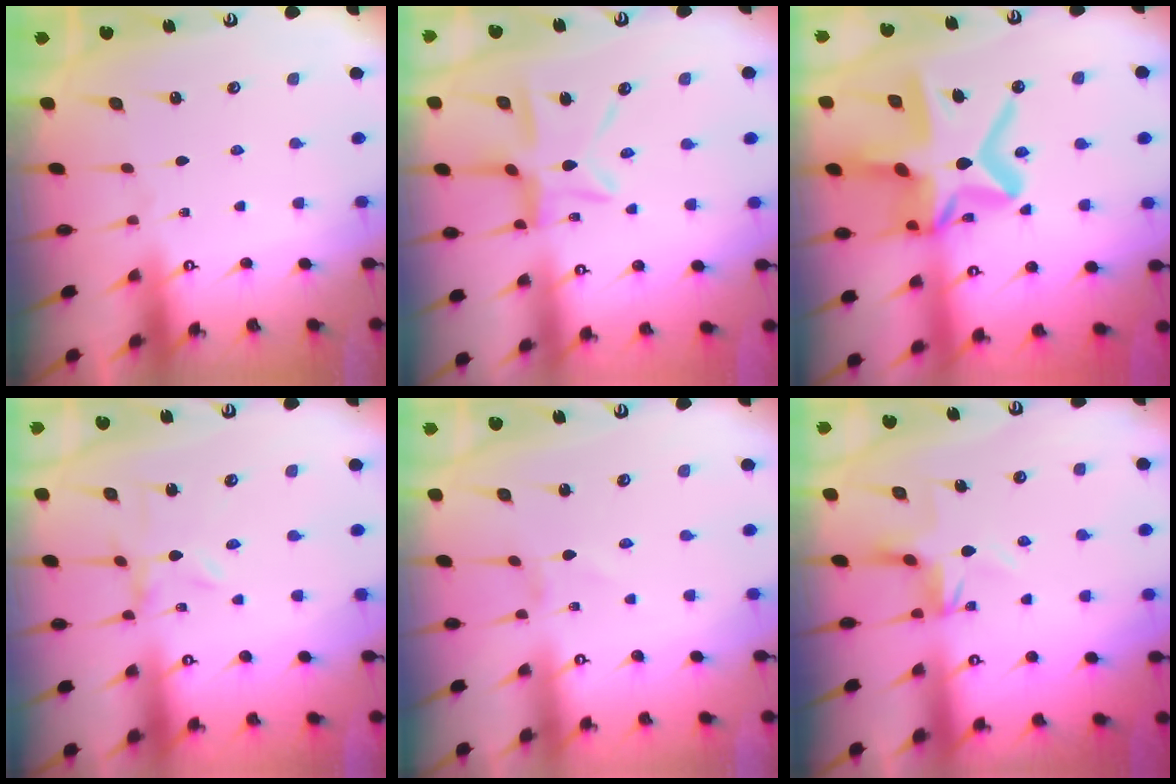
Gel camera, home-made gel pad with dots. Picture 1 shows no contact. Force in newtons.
{"total": 10.9, "press": 10.8, "slide": 1.1}
{"total": 23.5, "press": 23.3, "slide": 2.5}
{"total": 0.0}
{"total": 1.2, "press": 1.2, "slide": 0.1}
{"total": 4.4, "press": 4.4, "slide": 0.5}